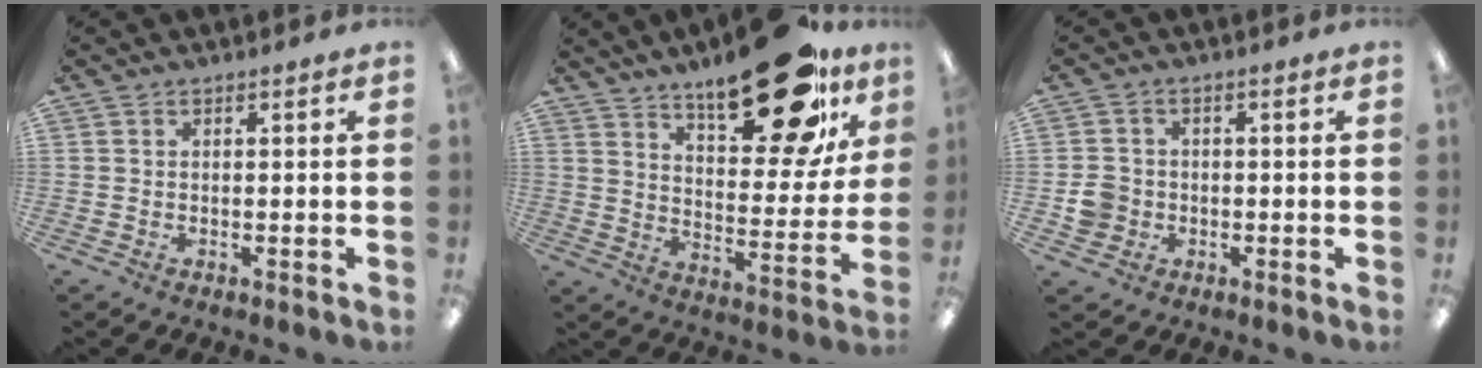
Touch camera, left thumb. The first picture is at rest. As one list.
[{"total": 24.5, "force": [16.4, 9.7, 15.4], "torque": [-0.204, -0.098, 0.264]}, {"total": 4.8, "force": [-1.1, 4.4, 1.4], "torque": [-0.017, 0.009, -0.018]}]